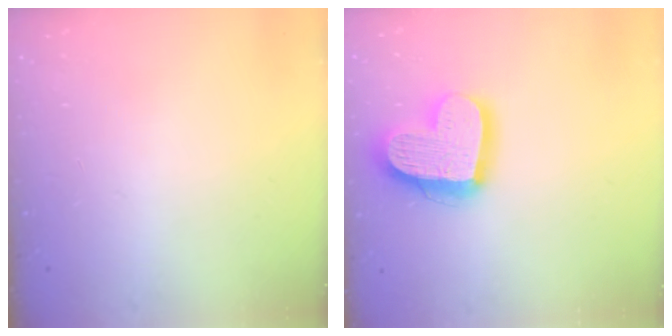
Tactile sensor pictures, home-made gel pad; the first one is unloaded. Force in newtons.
{"total": 18.0, "press": 17.9, "slide": 1.5}